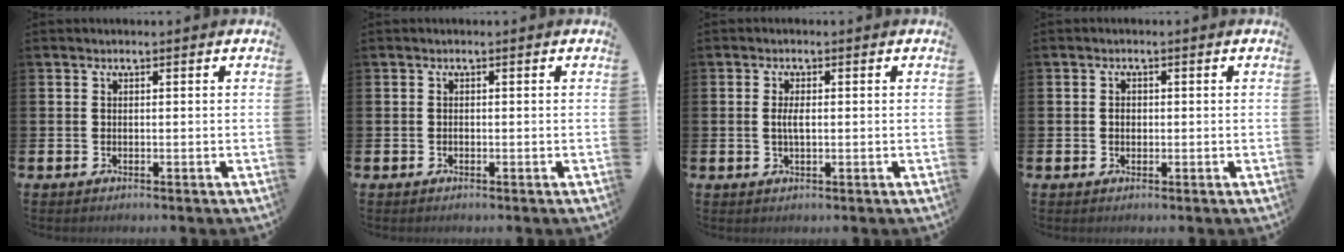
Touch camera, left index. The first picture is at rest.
{"total": 0.0}
{"total": 2.3, "force": [0.1, 0.9, 2.2], "torque": [-0.036, 0.000, -0.002]}
{"total": 1.2, "force": [0.0, 1.0, 0.6], "torque": [0.001, 0.002, -0.005]}